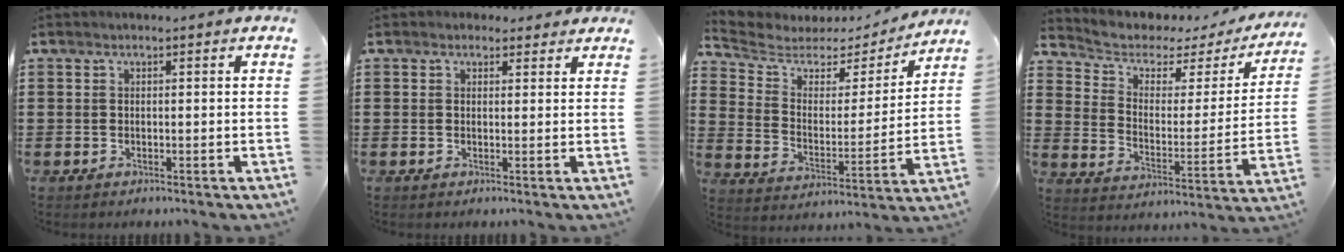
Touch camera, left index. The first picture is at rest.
{"total": 1.8, "force": [1.2, 1.3, 0.1], "torque": [0.000, 0.006, 0.020]}
{"total": 4.7, "force": [4.0, 2.2, 1.0], "torque": [-0.053, -0.027, 0.062]}
{"total": 3.8, "force": [2.7, 2.4, 1.1], "torque": [-0.049, -0.020, 0.038]}